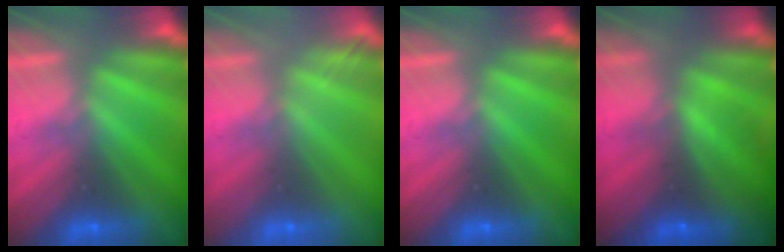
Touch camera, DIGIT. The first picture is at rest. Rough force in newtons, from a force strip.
{"total": 2.1}
{"total": 0.0}
{"total": 7.3}